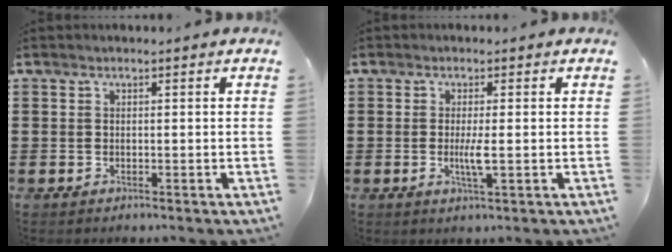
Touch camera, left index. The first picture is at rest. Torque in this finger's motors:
{"motor_torque": [0.69, 0.12, 0.12, 0.08]}